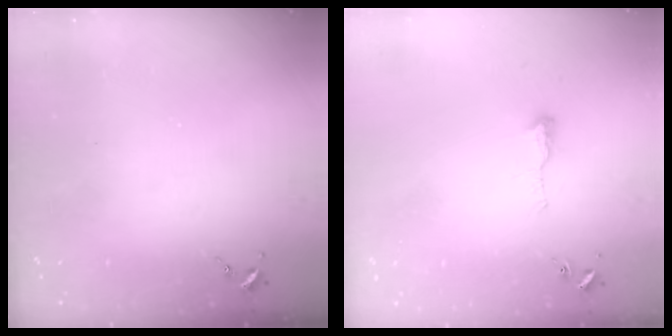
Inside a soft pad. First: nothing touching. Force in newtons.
{"total": 6.8, "press": 6.7, "slide": 0.7}